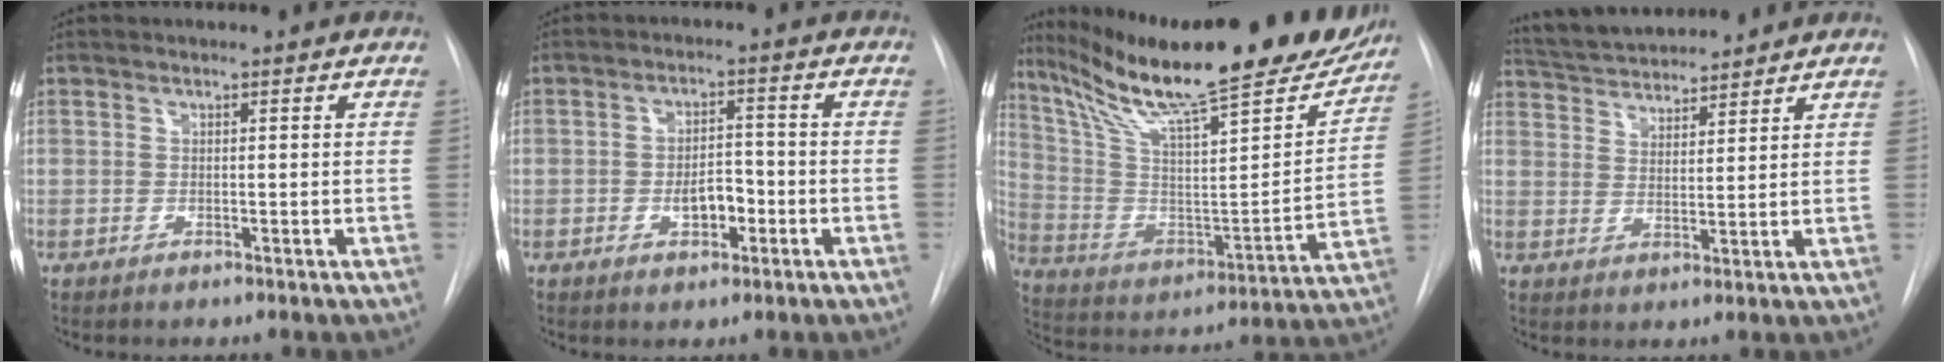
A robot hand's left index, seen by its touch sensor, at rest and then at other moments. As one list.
[{"total": 4.6, "force": [-2.0, 2.3, 3.5], "torque": [-0.056, 0.003, -0.030]}, {"total": 29.4, "force": [24.3, 4.2, 16.1], "torque": [-0.272, -0.046, 0.362]}, {"total": 10.5, "force": [9.9, 1.8, 2.8], "torque": [-0.054, 0.020, 0.165]}]